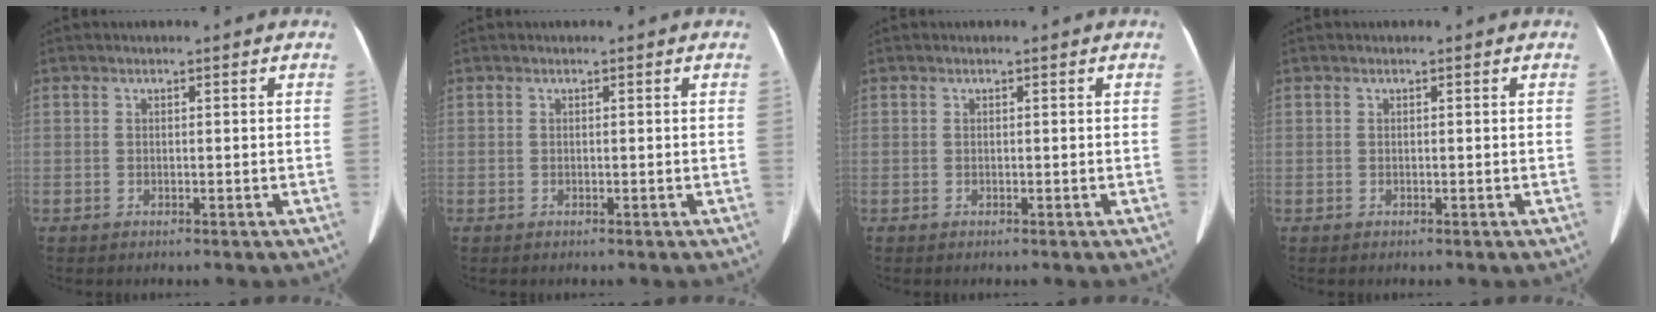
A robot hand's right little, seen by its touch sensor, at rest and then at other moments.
{"total": 0.0}
{"total": 0.0}
{"total": 0.0}